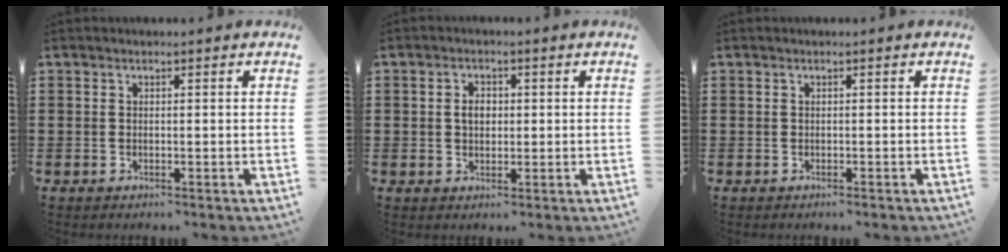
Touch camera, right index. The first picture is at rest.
{"total": 2.6, "force": [0.2, 1.7, 1.9], "torque": [-0.041, 0.008, 0.003]}
{"total": 0.0}